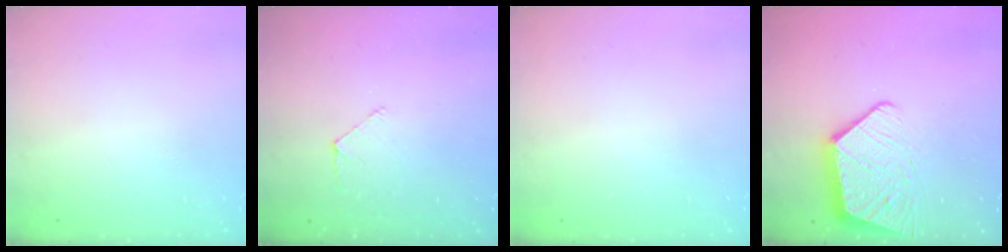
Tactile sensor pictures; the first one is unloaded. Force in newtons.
{"total": 3.9, "press": 3.9, "slide": 0.3}
{"total": 0.0}
{"total": 12.9, "press": 12.9, "slide": 1.0}